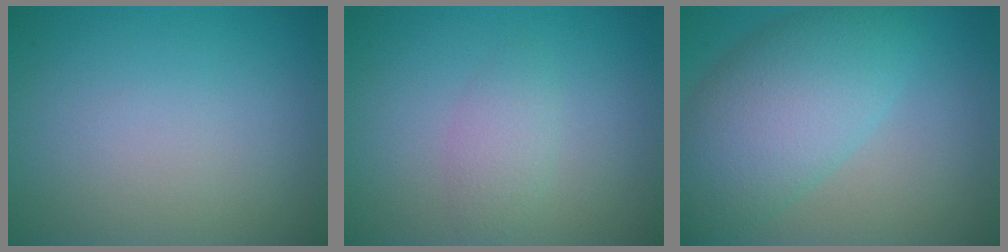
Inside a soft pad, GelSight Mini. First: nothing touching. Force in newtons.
{"total": 1.8, "press": 1.8, "slide": 0.1}
{"total": 8.2, "press": 8.2, "slide": 0.3}